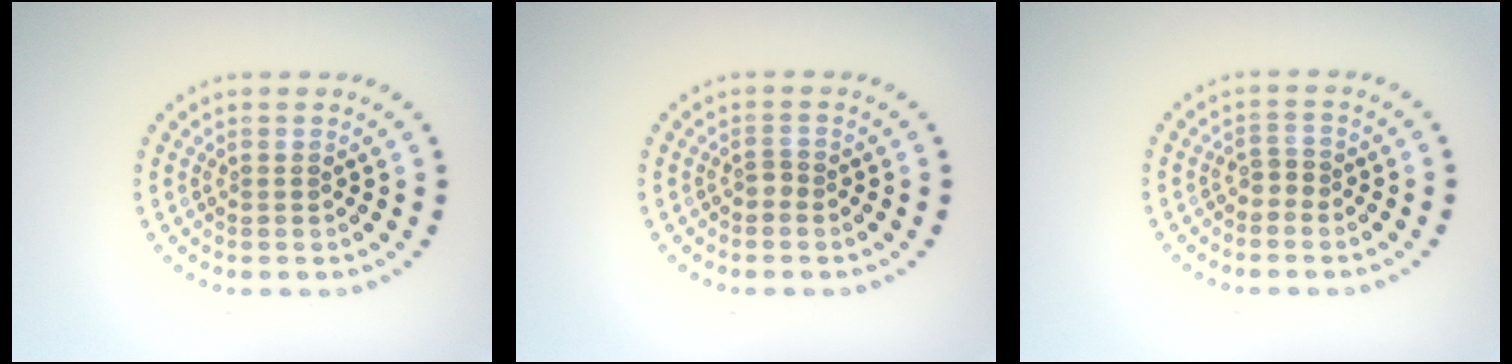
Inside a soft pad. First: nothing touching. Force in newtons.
{"total": 0.9, "press": 0.5, "slide": 0.7}
{"total": 1.0, "press": 0.7, "slide": 0.7}